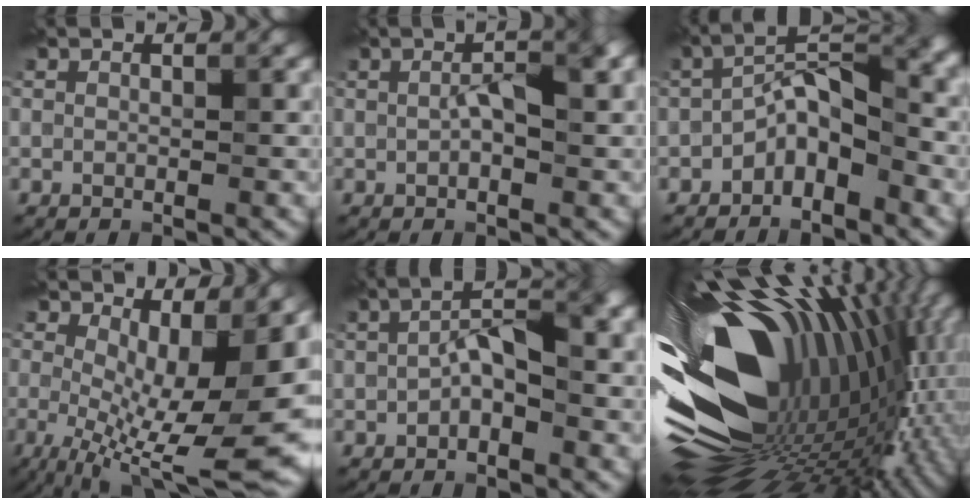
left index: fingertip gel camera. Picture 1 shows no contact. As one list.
[{"total": 3.7, "force": [0.4, 1.2, 3.4], "torque": [-0.063, 0.006, 0.004]}, {"total": 5.3, "force": [-2.5, 2.3, 4.1], "torque": [-0.063, 0.023, -0.052]}, {"total": 13.2, "force": [-1.5, 4.5, 12.2], "torque": [-0.188, -0.022, -0.010]}, {"total": 4.4, "force": [-0.5, 1.9, 3.9], "torque": [-0.068, 0.014, -0.013]}, {"total": 19.1, "force": [0.4, 10.7, 15.8], "torque": [-0.267, -0.023, 0.008]}]